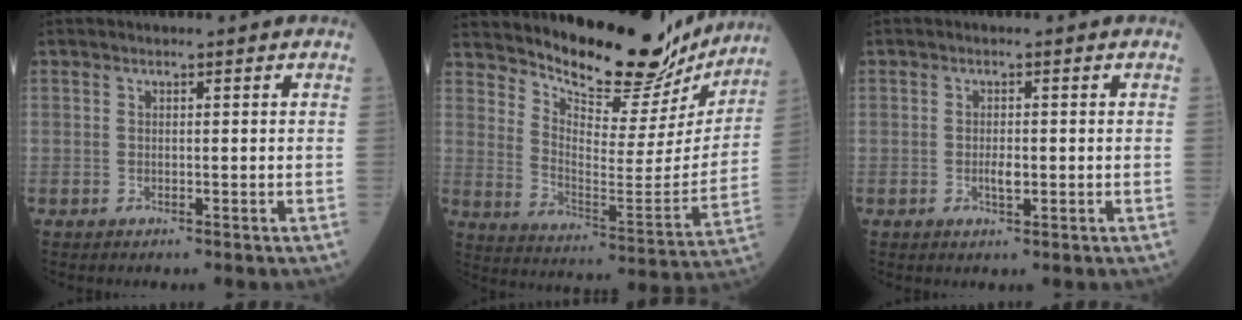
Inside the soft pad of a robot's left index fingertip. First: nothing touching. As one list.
[{"total": 20.0, "force": [18.3, 5.3, 6.2], "torque": [-0.094, -0.051, 0.253]}, {"total": 1.8, "force": [-0.3, 0.6, 1.6], "torque": [-0.034, -0.001, -0.003]}]